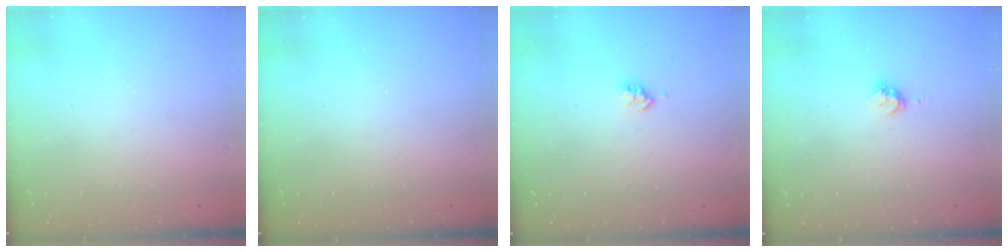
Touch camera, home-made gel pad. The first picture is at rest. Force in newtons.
{"total": 0.0}
{"total": 3.1, "press": 3.1, "slide": 0.4}
{"total": 2.9, "press": 2.8, "slide": 0.4}